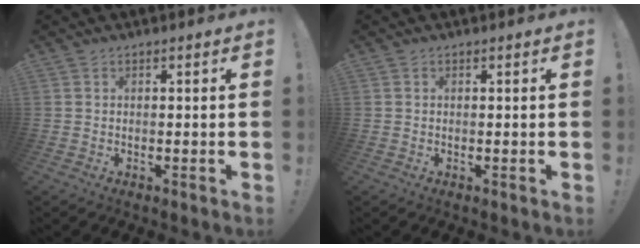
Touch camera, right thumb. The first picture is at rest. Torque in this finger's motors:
{"motor_torque": [-0.04, -0.20, -0.44, 0.11, -0.01]}